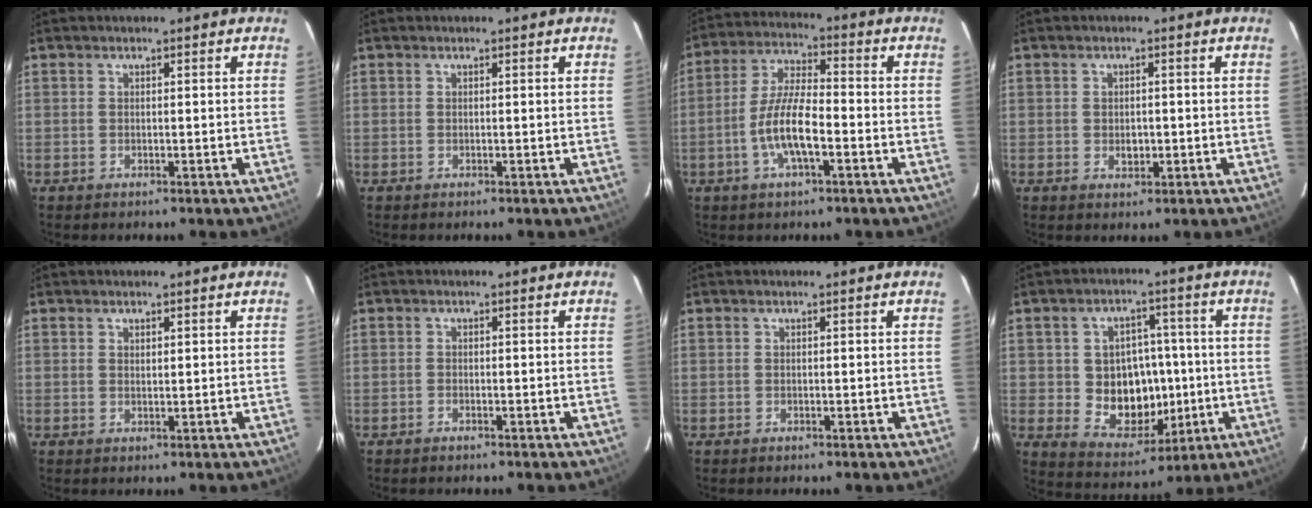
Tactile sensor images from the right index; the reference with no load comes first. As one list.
[{"total": 0.0}, {"total": 9.4, "force": [-3.4, 2.5, 8.4], "torque": [-0.174, 0.002, -0.064]}, {"total": 2.2, "force": [-0.3, 1.8, 1.3], "torque": [-0.021, 0.000, -0.003]}, {"total": 0.9, "force": [0.6, 0.4, 0.5], "torque": [-0.007, 0.002, 0.012]}, {"total": 0.7, "force": [-0.6, 0.2, 0.2], "torque": [-0.006, 0.001, -0.014]}, {"total": 0.0}, {"total": 11.9, "force": [-1.0, 9.8, 6.6], "torque": [-0.132, 0.006, 0.007]}]